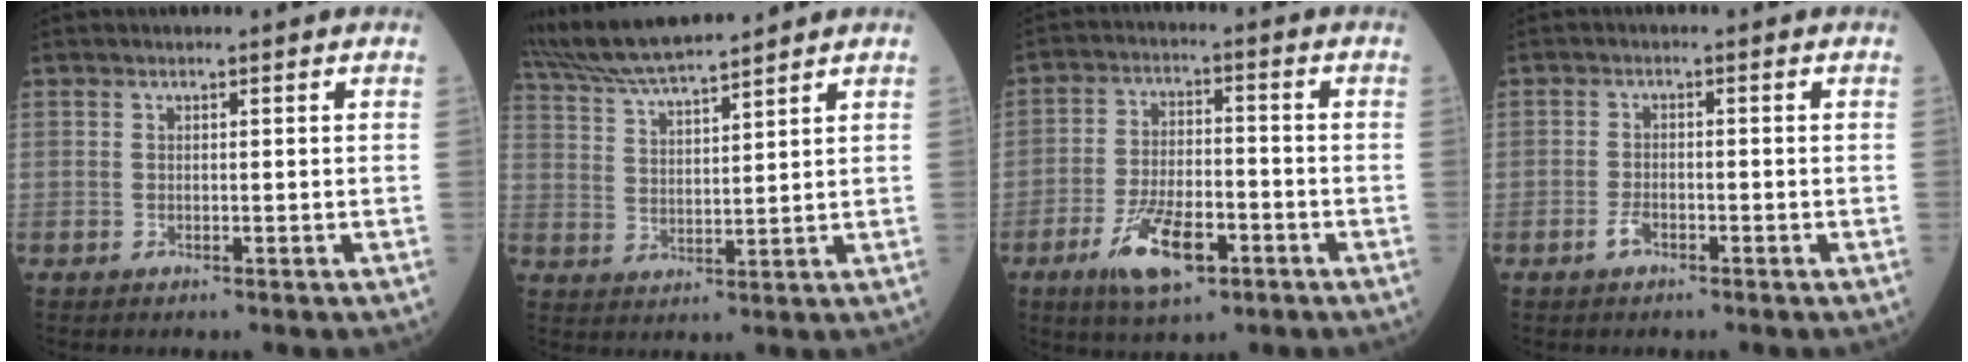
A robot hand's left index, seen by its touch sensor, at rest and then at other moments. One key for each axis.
{"total": 11.5, "fx": 10.5, "fy": 0.0, "fz": 4.8, "tx": -0.096, "ty": 0.026, "tz": 0.194}
{"total": 9.6, "fx": -5.0, "fy": 3.5, "fz": 7.4, "tx": -0.147, "ty": -0.008, "tz": -0.086}
{"total": 1.8, "fx": -1.2, "fy": 0.7, "fz": 1.1, "tx": -0.026, "ty": 0.001, "tz": -0.023}